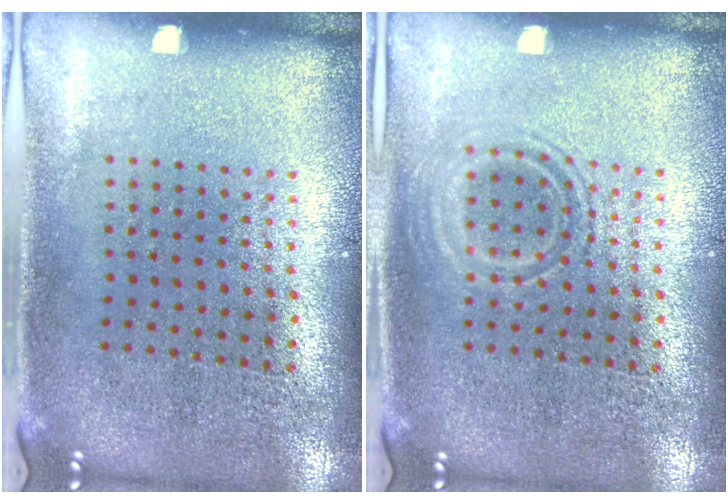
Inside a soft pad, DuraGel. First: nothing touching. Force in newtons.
{"total": 1.1, "press": 1.0, "slide": 0.2}